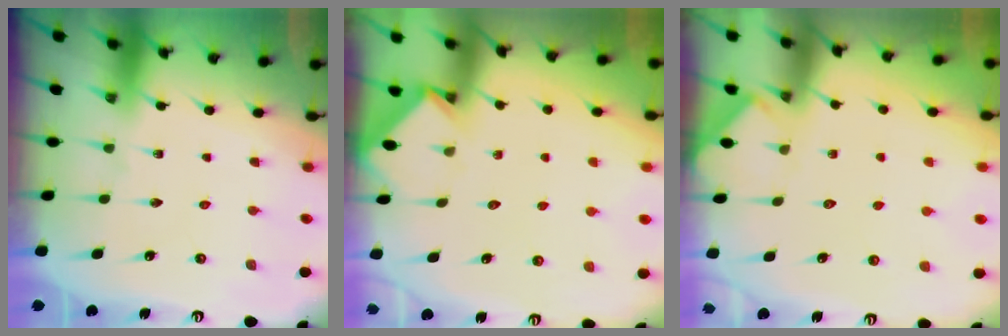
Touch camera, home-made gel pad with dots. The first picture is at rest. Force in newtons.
{"total": 3.4, "press": 3.4, "slide": 0.4}
{"total": 3.0, "press": 3.0, "slide": 0.4}